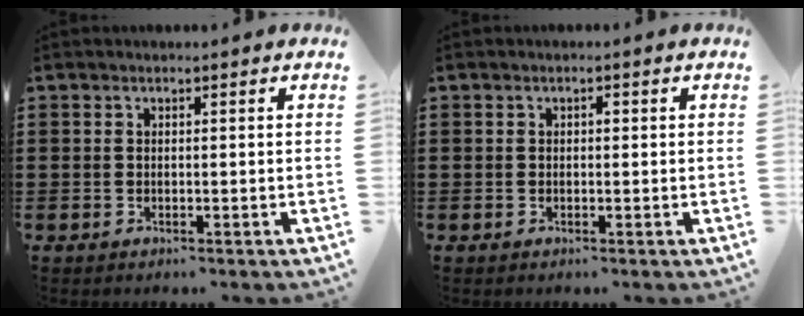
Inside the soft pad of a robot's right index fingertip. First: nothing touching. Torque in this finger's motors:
{"motor_torque": [0.12, -0.04, 0.00, 0.00]}